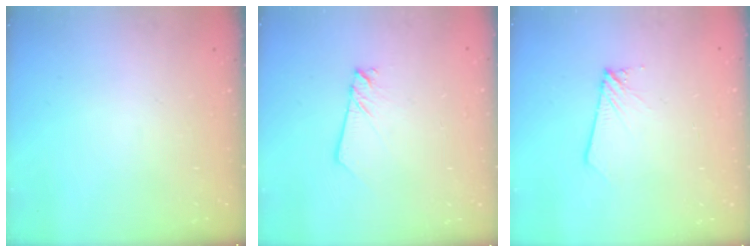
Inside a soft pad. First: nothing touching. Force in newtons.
{"total": 2.4, "press": 2.4, "slide": 0.2}
{"total": 1.7, "press": 1.7, "slide": 0.1}